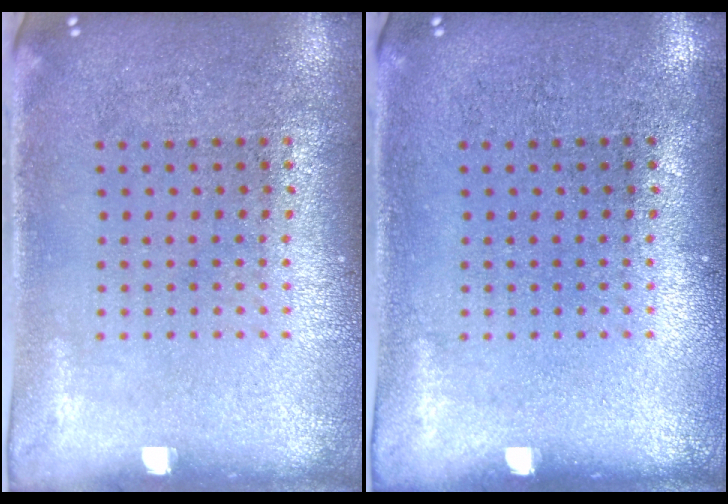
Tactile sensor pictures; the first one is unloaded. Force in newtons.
{"total": 0.0}